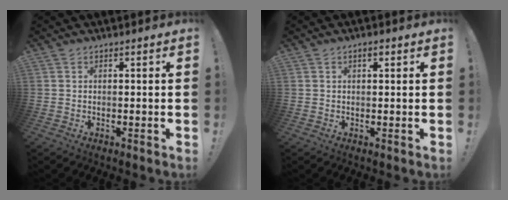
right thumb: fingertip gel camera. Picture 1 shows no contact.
{"total": 1.4, "force": [0.7, 0.6, 1.1], "torque": [-0.018, 0.000, 0.012]}